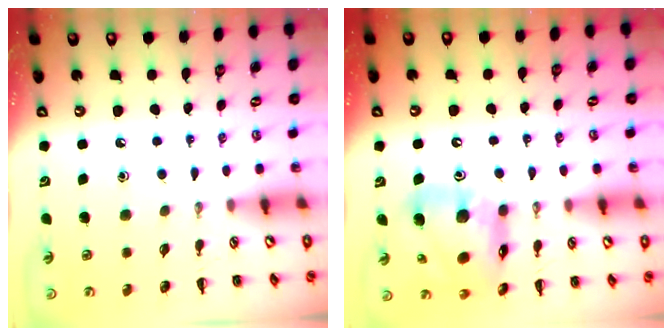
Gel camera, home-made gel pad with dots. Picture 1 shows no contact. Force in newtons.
{"total": 17.1, "press": 16.9, "slide": 3.0}